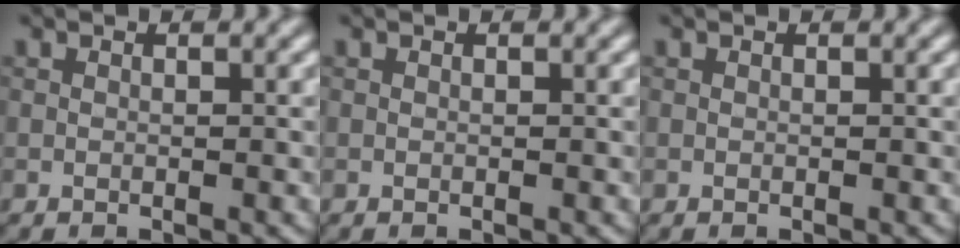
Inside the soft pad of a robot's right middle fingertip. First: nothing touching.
{"total": 0.0}
{"total": 0.0}